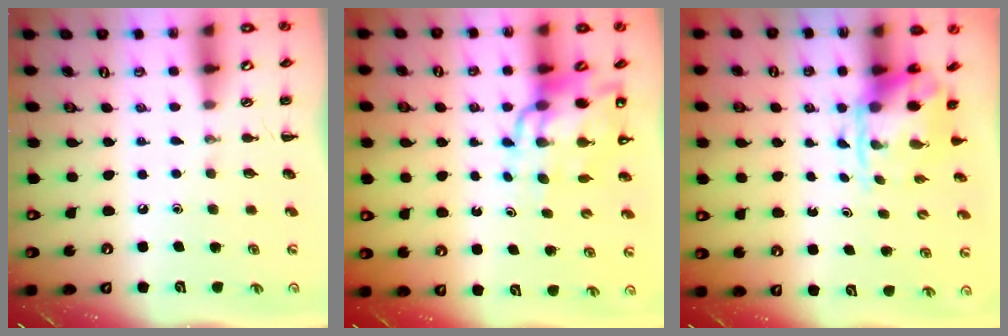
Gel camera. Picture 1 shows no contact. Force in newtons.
{"total": 13.7, "press": 13.1, "slide": 4.1}
{"total": 3.7, "press": 3.7, "slide": 0.8}